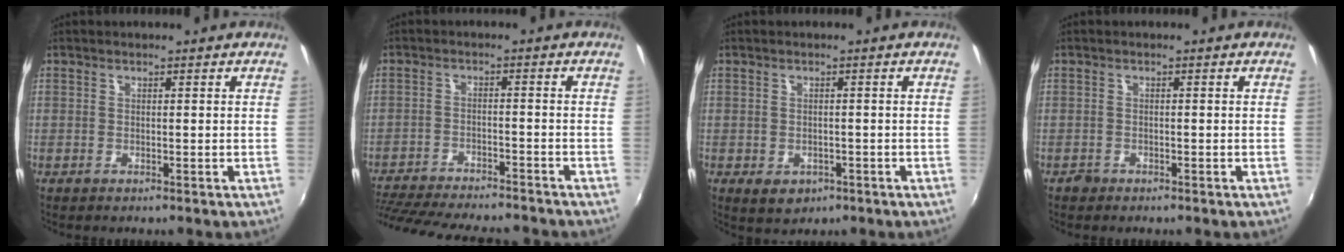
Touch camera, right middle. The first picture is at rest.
{"total": 19.4, "force": [-16.9, 4.1, 8.7], "torque": [-0.182, -0.027, -0.250]}
{"total": 3.7, "force": [-1.5, 2.8, 2.0], "torque": [-0.038, -0.008, -0.014]}
{"total": 1.1, "force": [-0.9, 0.6, 0.0], "torque": [-0.003, 0.000, -0.017]}